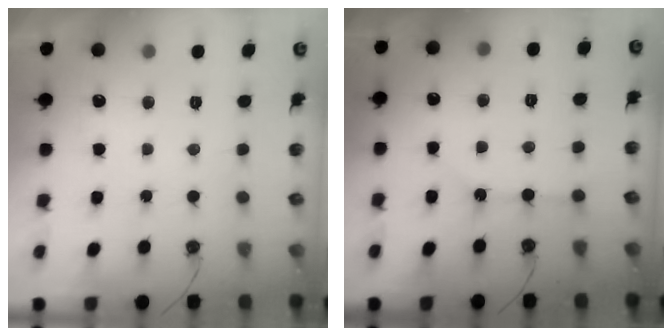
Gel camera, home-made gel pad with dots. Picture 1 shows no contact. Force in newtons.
{"total": 2.7, "press": 2.7, "slide": 0.2}